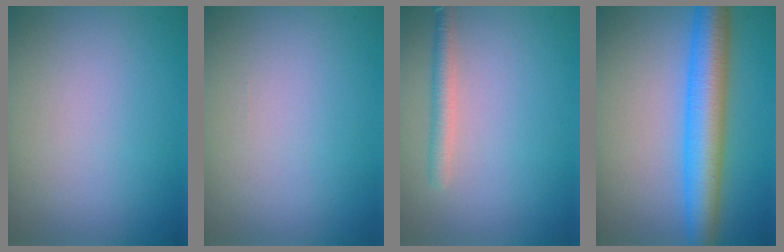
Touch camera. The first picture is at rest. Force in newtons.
{"total": 0.0}
{"total": 1.8, "press": 1.8, "slide": 0.1}
{"total": 6.7, "press": 6.7, "slide": 0.1}